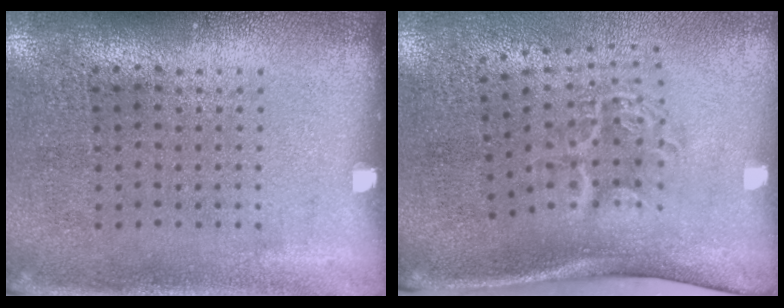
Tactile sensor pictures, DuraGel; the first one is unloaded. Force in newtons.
{"total": 2.0, "press": 1.3, "slide": 1.5}